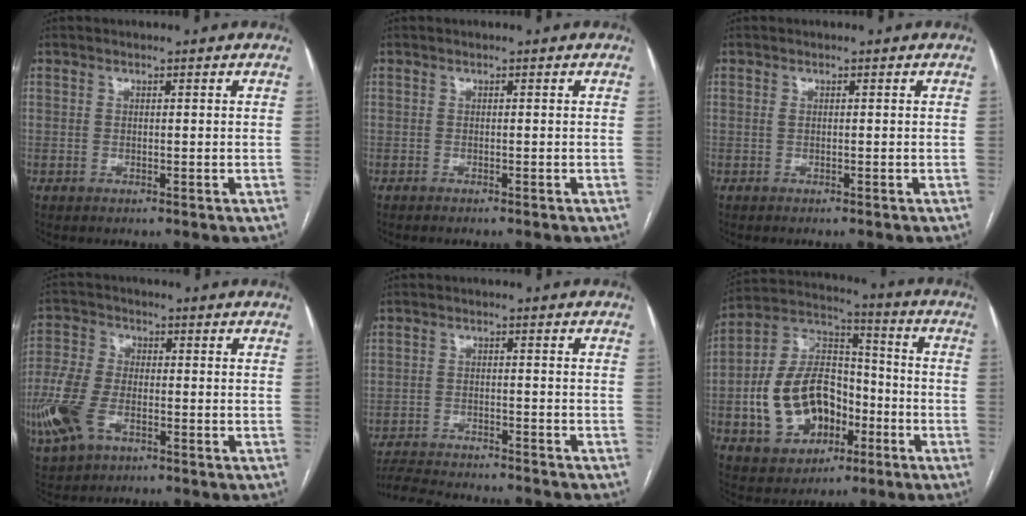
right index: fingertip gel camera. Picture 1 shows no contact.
{"total": 2.0, "force": [-1.9, 0.1, 0.8], "torque": [-0.010, -0.001, -0.022]}
{"total": 0.6, "force": [-0.4, 0.1, 0.4], "torque": [-0.005, 0.001, -0.006]}
{"total": 11.3, "force": [-4.5, 6.4, 8.2], "torque": [-0.208, -0.007, -0.088]}
{"total": 12.4, "force": [-11.8, 0.9, 3.8], "torque": [-0.061, -0.003, -0.174]}
{"total": 15.9, "force": [-4.1, 10.9, 10.9], "torque": [-0.232, 0.030, -0.062]}